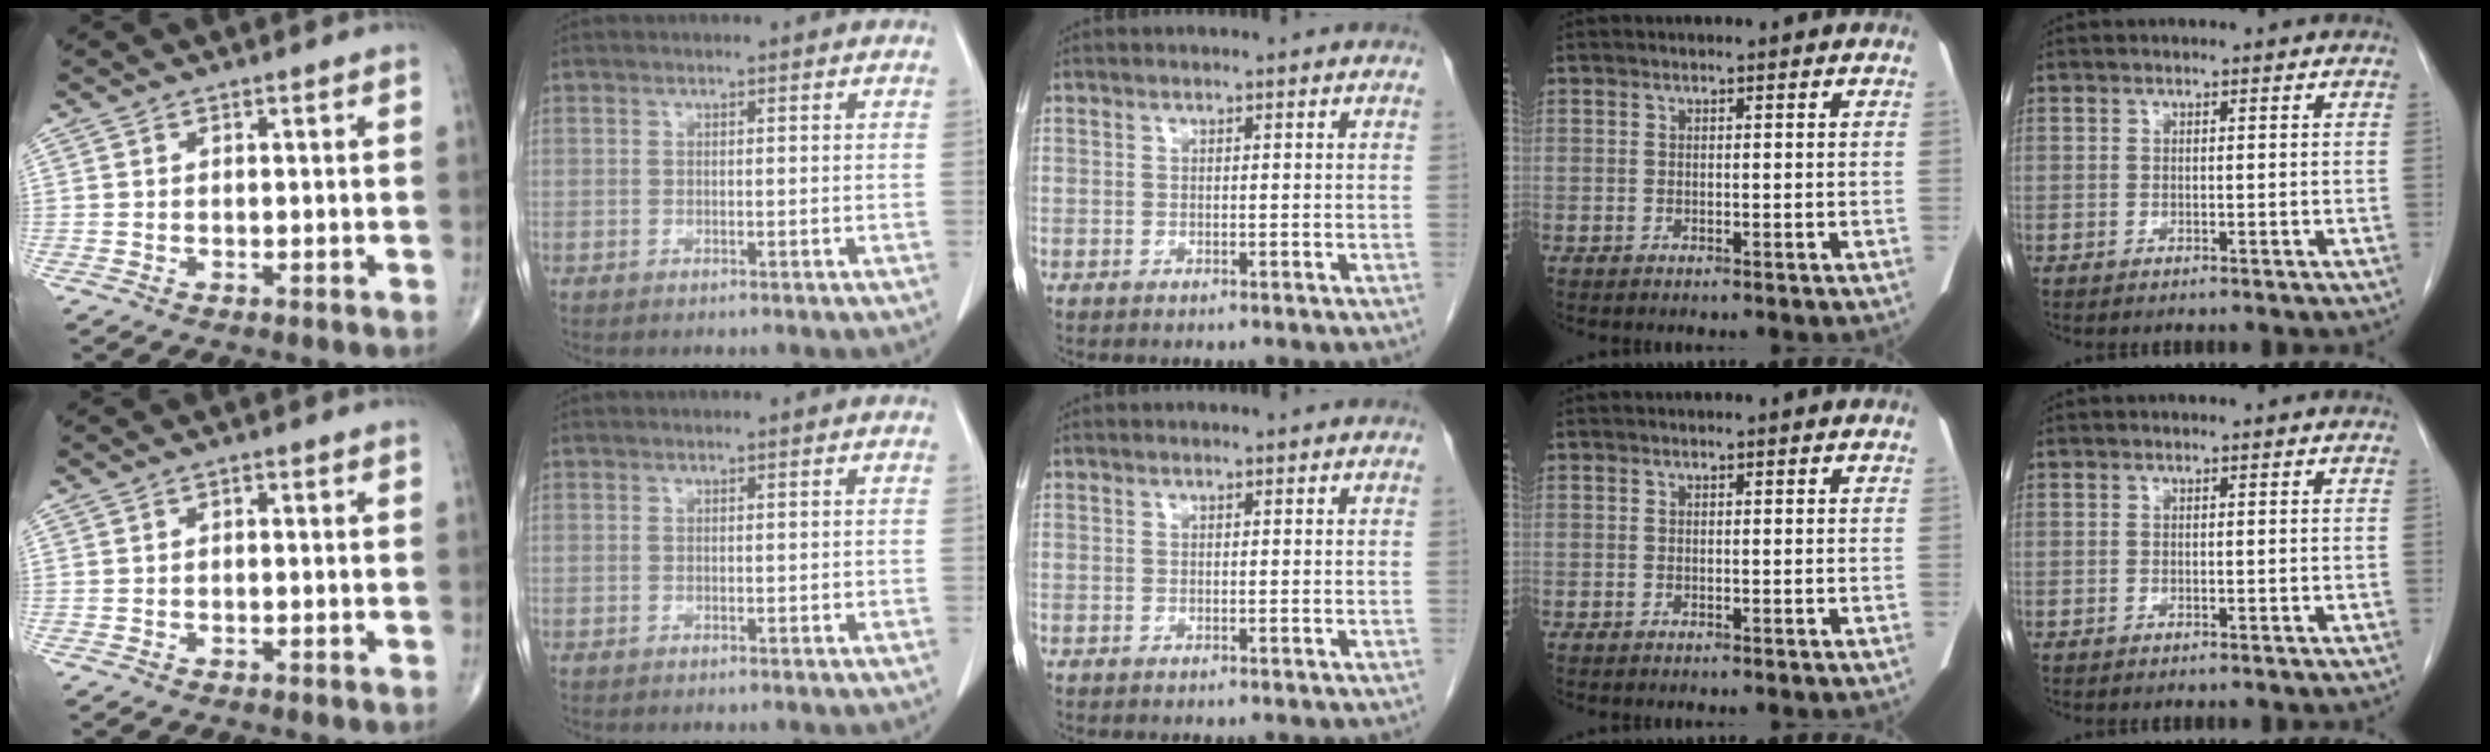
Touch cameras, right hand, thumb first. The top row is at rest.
{"thumb": {"total": 0.8, "force": [0.0, 0.5, 0.6], "torque": [-0.002, 0.003, -0.005]}, "index": {"total": 0.9, "force": [-0.1, 0.5, 0.8], "torque": [-0.011, 0.000, 0.001]}}